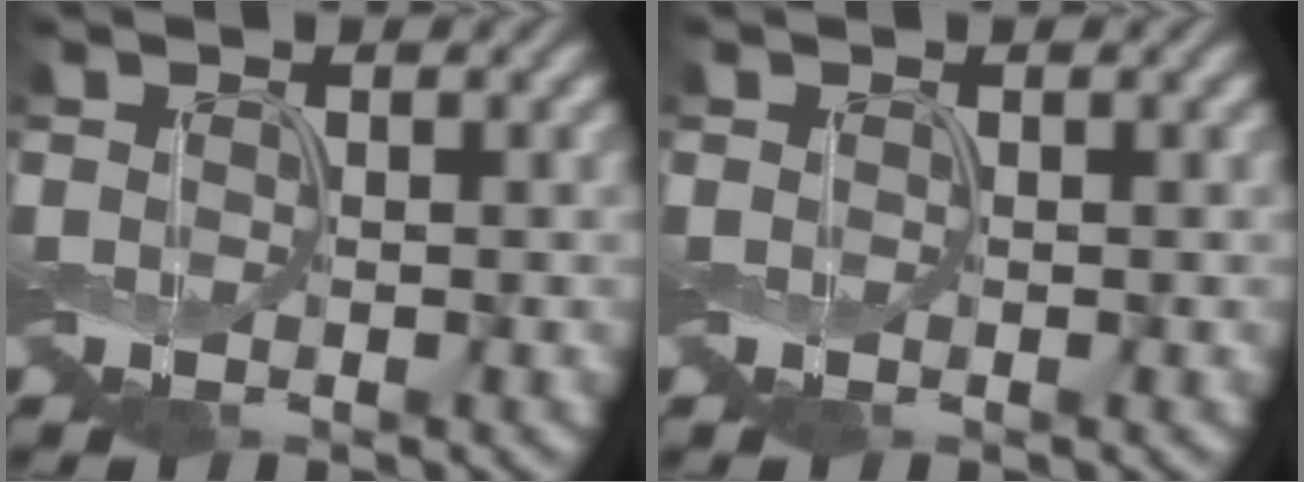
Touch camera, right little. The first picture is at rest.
{"total": 0.0}